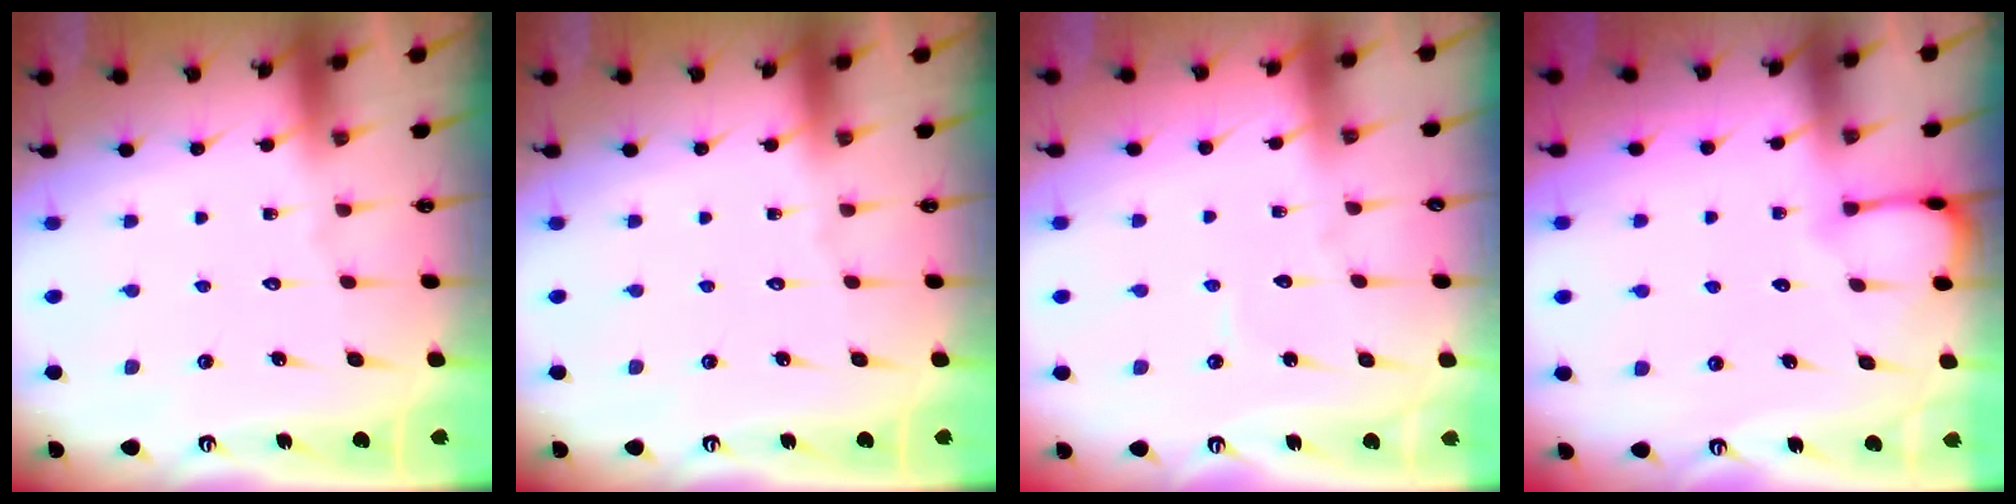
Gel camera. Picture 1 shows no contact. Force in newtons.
{"total": 0.0}
{"total": 3.4, "press": 3.4, "slide": 0.2}
{"total": 3.0, "press": 3.0, "slide": 0.3}